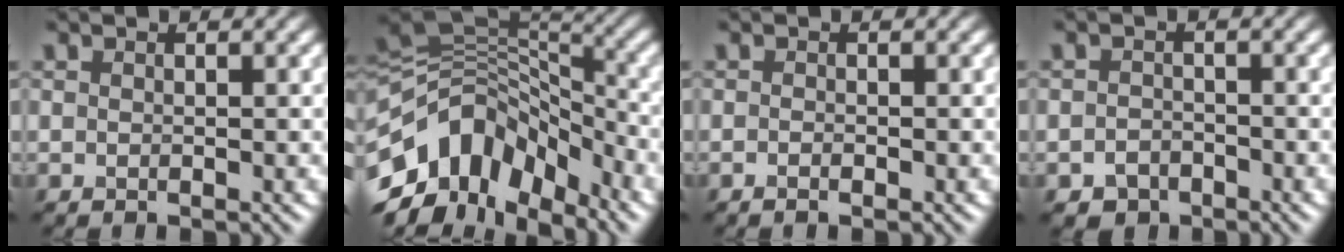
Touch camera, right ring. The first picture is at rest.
{"total": 11.9, "force": [-5.7, 7.3, 7.5], "torque": [-0.149, 0.024, -0.115]}
{"total": 0.8, "force": [-0.4, 0.2, 0.6], "torque": [-0.010, -0.003, -0.006]}
{"total": 2.0, "force": [-1.3, 1.3, 0.6], "torque": [-0.005, 0.002, -0.025]}